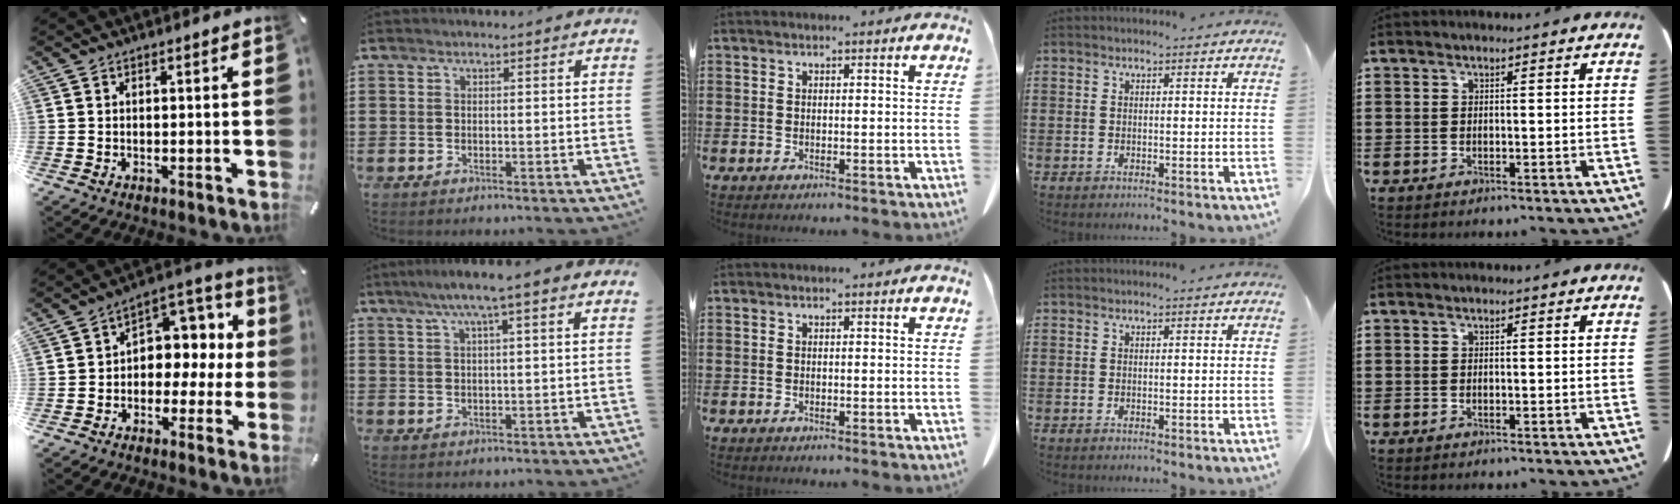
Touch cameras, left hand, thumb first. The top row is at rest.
{"thumb": {"total": 8.1, "force": [0.0, 7.1, 3.9], "torque": [-0.049, -0.006, 0.000]}, "index": {"total": 4.6, "force": [2.4, -0.1, 3.9], "torque": [-0.081, 0.005, 0.039]}}